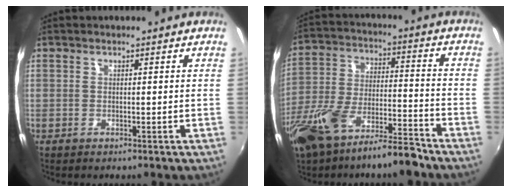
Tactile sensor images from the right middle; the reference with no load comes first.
{"total": 15.6, "force": [-11.2, 4.9, 9.7], "torque": [-0.208, -0.011, -0.197]}